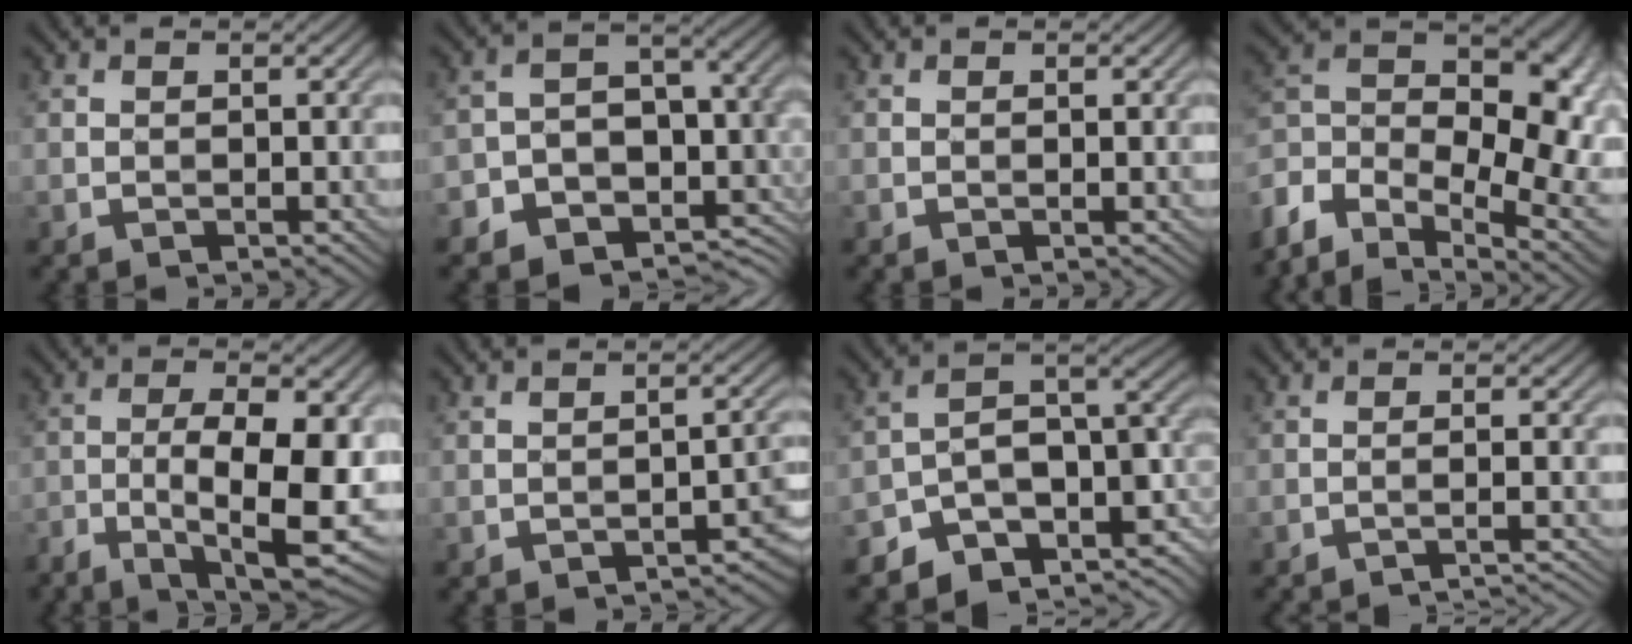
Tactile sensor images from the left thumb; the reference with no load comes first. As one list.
[{"total": 8.7, "force": [-4.1, 6.2, 4.5], "torque": [-0.070, -0.022, -0.081]}, {"total": 0.0}, {"total": 16.4, "force": [-7.0, 9.9, 11.0], "torque": [-0.252, -0.017, -0.119]}, {"total": 12.5, "force": [-4.3, 4.0, 11.0], "torque": [-0.174, -0.010, -0.062]}, {"total": 3.0, "force": [-2.0, 0.9, 2.0], "torque": [-0.022, 0.009, -0.024]}, {"total": 8.2, "force": [-4.7, 4.0, 5.5], "torque": [-0.077, -0.013, -0.092]}, {"total": 3.5, "force": [-2.8, 0.2, 2.0], "torque": [-0.022, 0.010, -0.061]}]